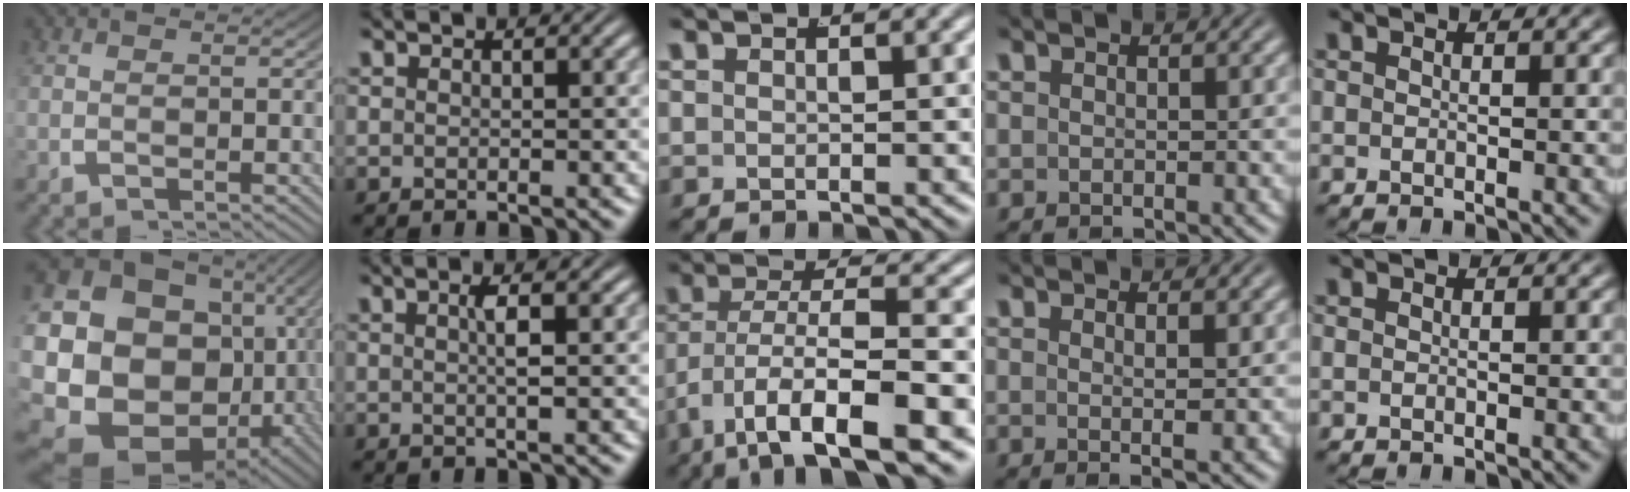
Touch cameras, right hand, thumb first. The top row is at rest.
{"thumb": {"total": 27.7, "force": [-3.3, 20.1, 18.7], "torque": [-0.388, -0.091, -0.018]}, "index": {"total": 2.2, "force": [0.3, 0.0, 2.2], "torque": [-0.035, -0.001, 0.005]}, "middle": {"total": 8.6, "force": [-5.1, 3.0, 6.2], "torque": [-0.122, -0.035, -0.061]}, "ring": {"total": 1.6, "force": [0.5, -0.9, 1.3], "torque": [-0.023, -0.011, 0.014]}}